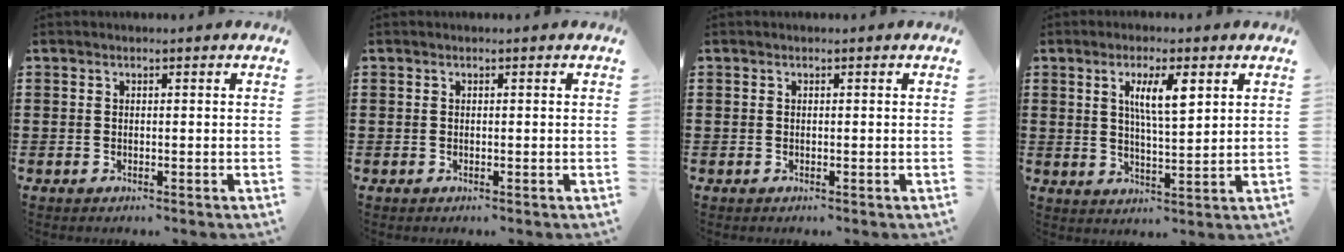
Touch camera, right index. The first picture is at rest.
{"total": 0.0}
{"total": 0.0}
{"total": 6.2, "force": [2.4, 1.5, 5.5], "torque": [-0.107, 0.005, 0.036]}